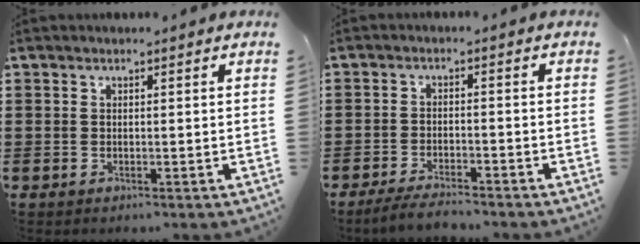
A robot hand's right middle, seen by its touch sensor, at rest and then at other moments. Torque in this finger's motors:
{"motor_torque": [2.14, 0.00, 0.08, 0.06]}